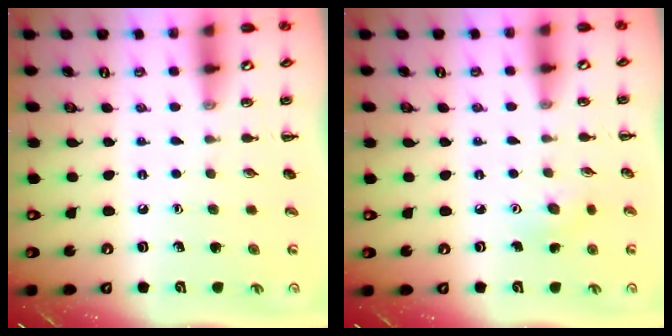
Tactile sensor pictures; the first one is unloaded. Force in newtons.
{"total": 4.0, "press": 3.8, "slide": 1.1}